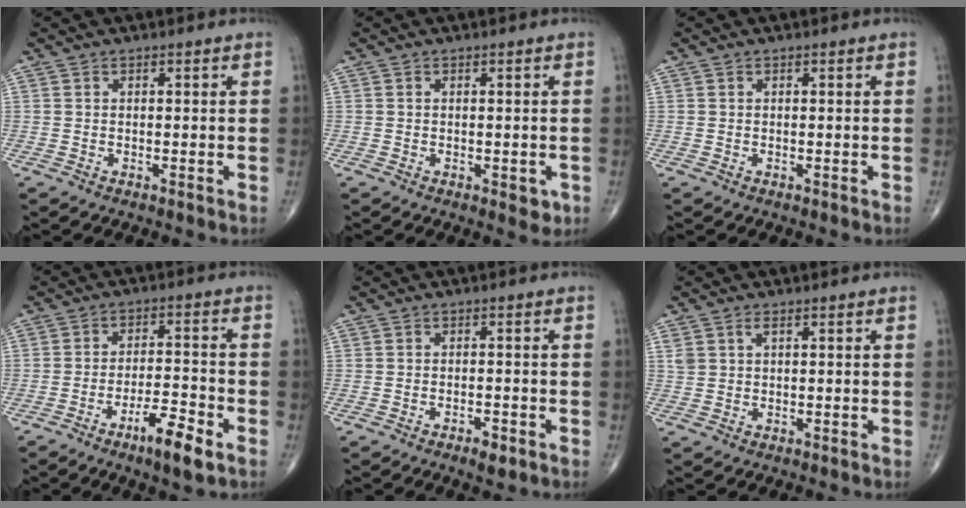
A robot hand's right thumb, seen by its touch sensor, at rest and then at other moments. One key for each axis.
{"total": 2.4, "fx": -0.7, "fy": 1.3, "fz": 1.9, "tx": -0.012, "ty": -0.002, "tz": -0.005}
{"total": 0.0}
{"total": 8.4, "fx": -4.8, "fy": 1.6, "fz": 6.7, "tx": -0.113, "ty": 0.022, "tz": -0.078}
{"total": 2.6, "fx": -1.6, "fy": 1.0, "fz": 1.8, "tx": -0.030, "ty": 0.005, "tz": -0.024}
{"total": 1.8, "fx": 0.9, "fy": 0.9, "fz": 1.3, "tx": -0.031, "ty": 0.007, "tz": 0.025}